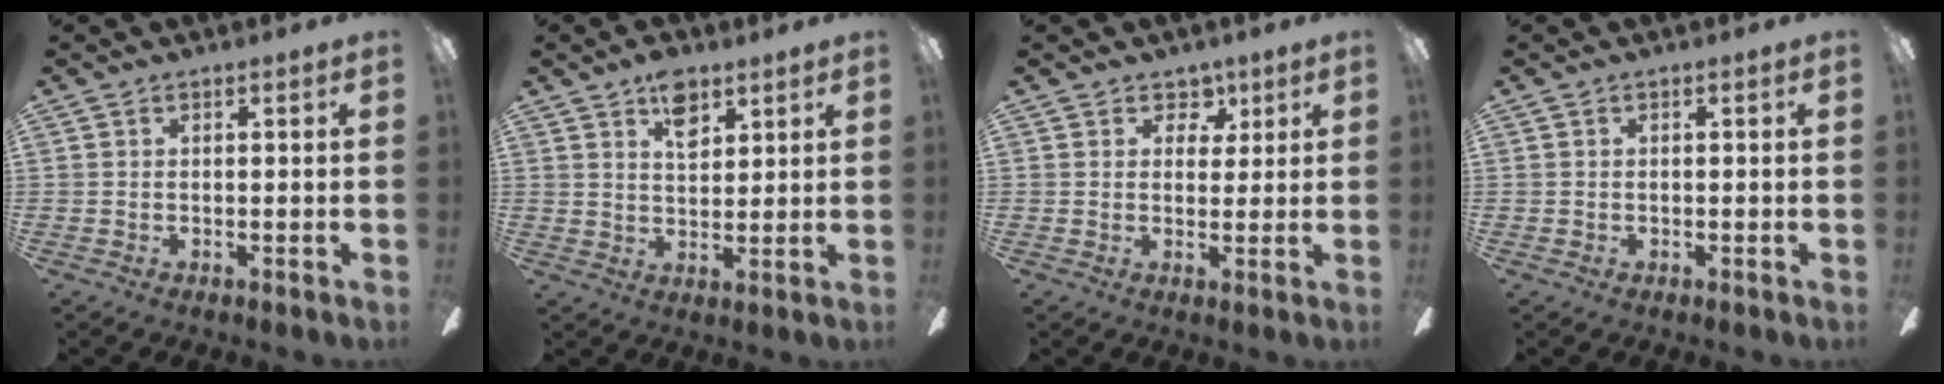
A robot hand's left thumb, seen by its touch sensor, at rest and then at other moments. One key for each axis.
{"total": 6.7, "fx": 3.9, "fy": 3.8, "fz": 4.0, "tx": -0.047, "ty": -0.009, "tz": 0.065}
{"total": 4.5, "fx": 2.5, "fy": 3.4, "fz": 1.6, "tx": -0.009, "ty": -0.008, "tz": 0.039}
{"total": 0.6, "fx": -0.3, "fy": 0.4, "fz": 0.4, "tx": -0.006, "ty": 0.003, "tz": -0.006}